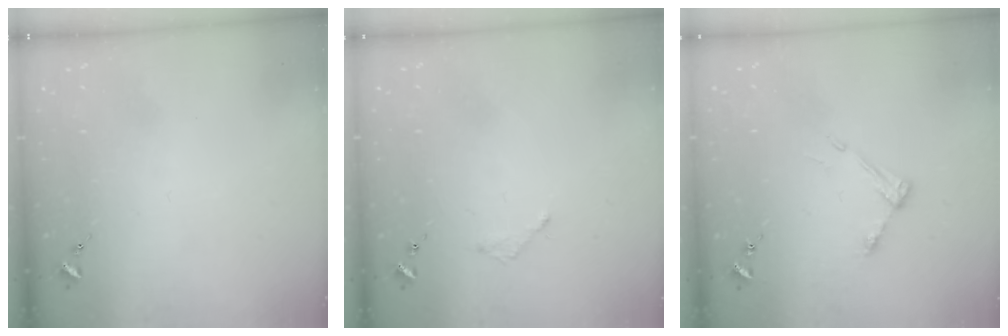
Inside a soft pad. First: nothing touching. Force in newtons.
{"total": 2.0, "press": 2.0, "slide": 0.3}
{"total": 6.4, "press": 6.4, "slide": 0.4}